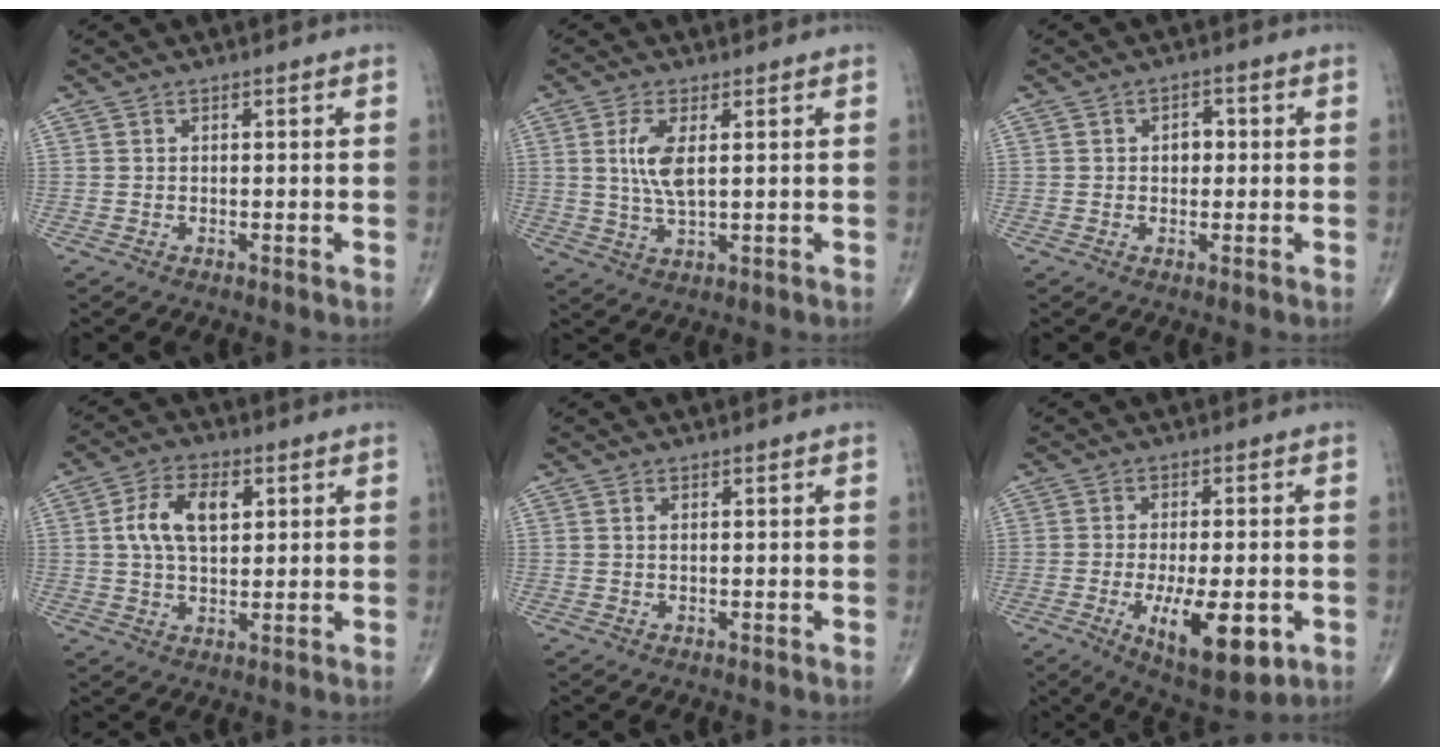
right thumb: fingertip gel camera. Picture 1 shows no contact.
{"total": 6.3, "force": [1.4, 2.2, 5.7], "torque": [-0.128, -0.008, 0.031]}
{"total": 2.8, "force": [0.2, 2.1, 1.9], "torque": [-0.013, 0.008, -0.001]}
{"total": 9.4, "force": [2.3, 5.3, 7.4], "torque": [-0.127, 0.003, 0.041]}
{"total": 0.5, "force": [0.2, 0.2, 0.5], "torque": [-0.014, 0.004, 0.005]}
{"total": 13.1, "force": [-4.1, 5.0, 11.4], "torque": [-0.167, -0.012, -0.052]}